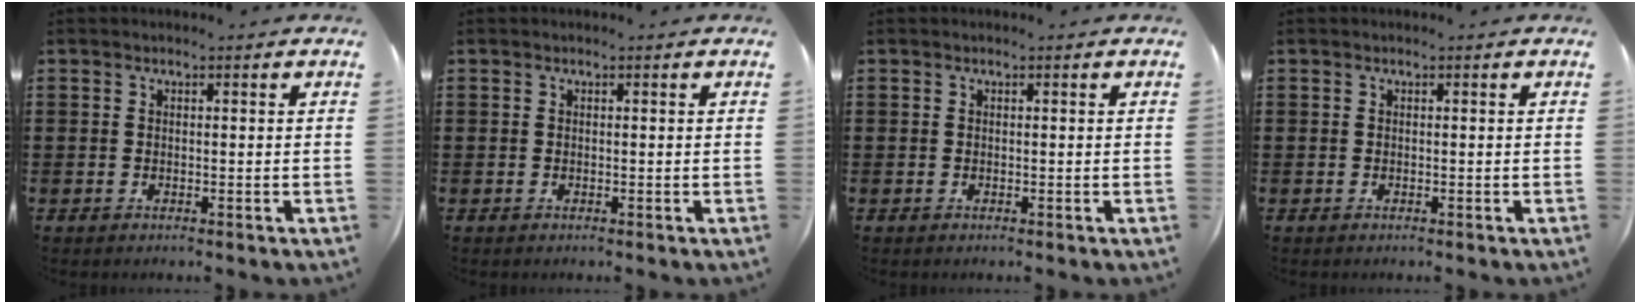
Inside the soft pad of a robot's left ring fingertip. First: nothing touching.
{"total": 0.0}
{"total": 0.0}
{"total": 0.0}